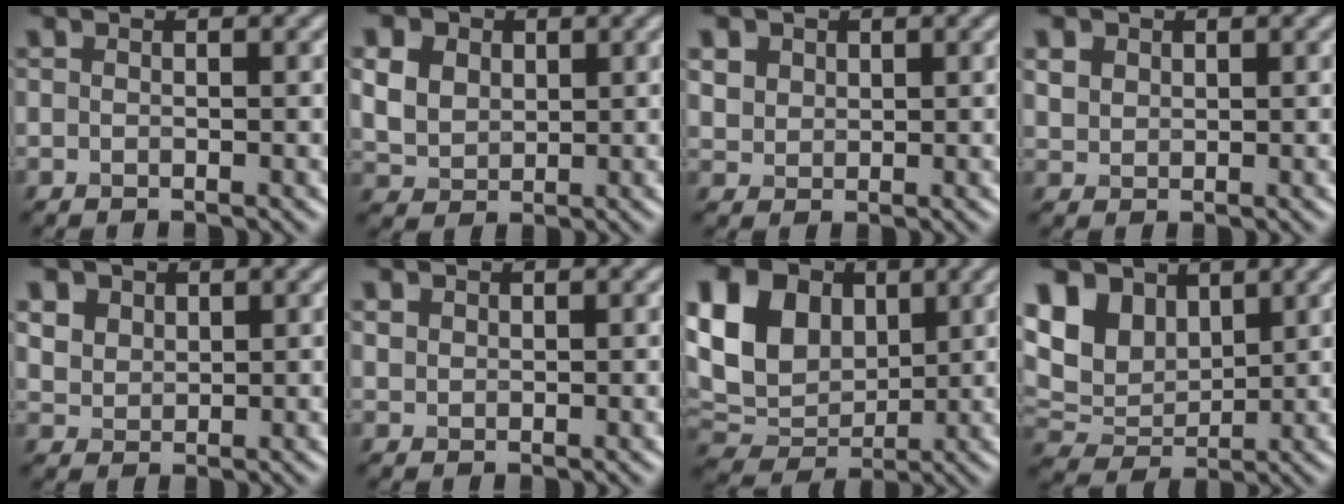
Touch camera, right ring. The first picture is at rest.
{"total": 8.7, "force": [3.8, 6.6, 4.4], "torque": [-0.115, 0.029, 0.056]}
{"total": 3.4, "force": [1.9, 2.5, 1.4], "torque": [-0.052, 0.006, 0.044]}
{"total": 2.0, "force": [1.1, 1.6, 0.7], "torque": [-0.020, -0.002, 0.027]}
{"total": 4.4, "force": [2.6, 3.0, 1.9], "torque": [-0.069, 0.008, 0.053]}
{"total": 1.1, "force": [0.6, 0.8, 0.2], "torque": [-0.006, 0.000, 0.015]}
{"total": 12.6, "force": [3.6, 9.5, 7.4], "torque": [-0.168, 0.044, 0.052]}
{"total": 7.5, "force": [3.5, 5.3, 4.1], "torque": [-0.104, 0.011, 0.058]}